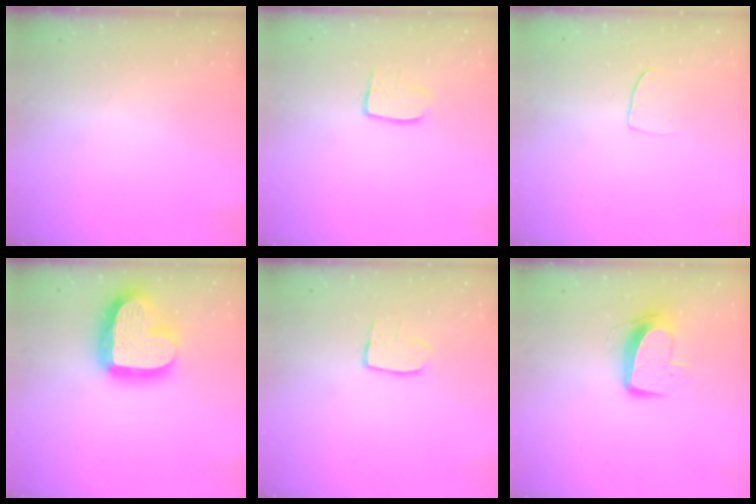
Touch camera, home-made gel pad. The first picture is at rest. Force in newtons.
{"total": 6.8, "press": 6.8, "slide": 0.4}
{"total": 6.0, "press": 6.0, "slide": 0.4}
{"total": 22.4, "press": 22.4, "slide": 1.9}
{"total": 6.8, "press": 6.8, "slide": 0.4}
{"total": 10.1, "press": 10.1, "slide": 0.6}